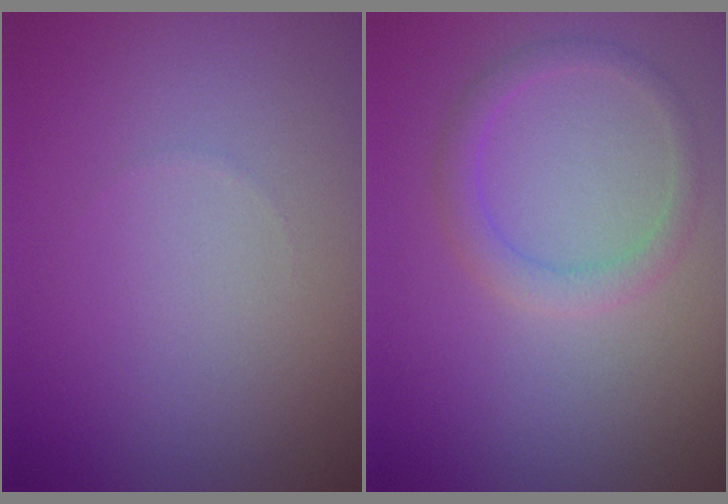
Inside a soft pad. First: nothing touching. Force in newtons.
{"total": 2.1, "press": 2.0, "slide": 0.3}